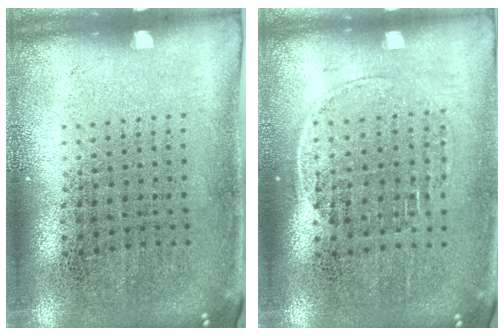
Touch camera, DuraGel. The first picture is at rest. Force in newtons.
{"total": 1.2, "press": 1.0, "slide": 0.7}